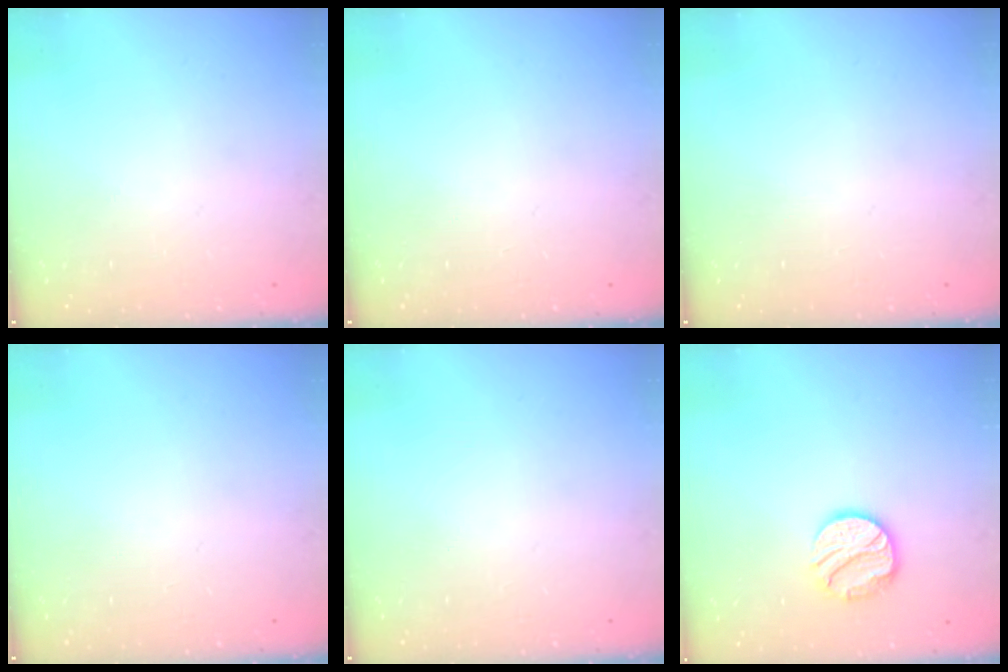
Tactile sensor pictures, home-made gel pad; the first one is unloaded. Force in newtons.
{"total": 0.0}
{"total": 0.0}
{"total": 0.0}
{"total": 0.0}
{"total": 12.0, "press": 12.0, "slide": 0.8}